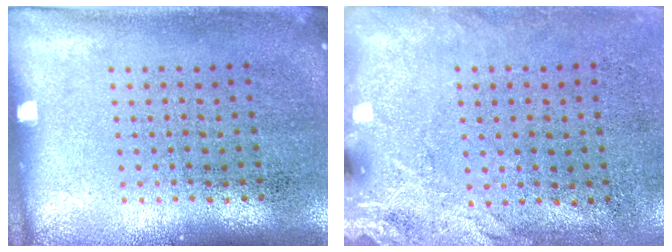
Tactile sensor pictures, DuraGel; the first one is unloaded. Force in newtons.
{"total": 2.6, "press": 2.1, "slide": 1.6}